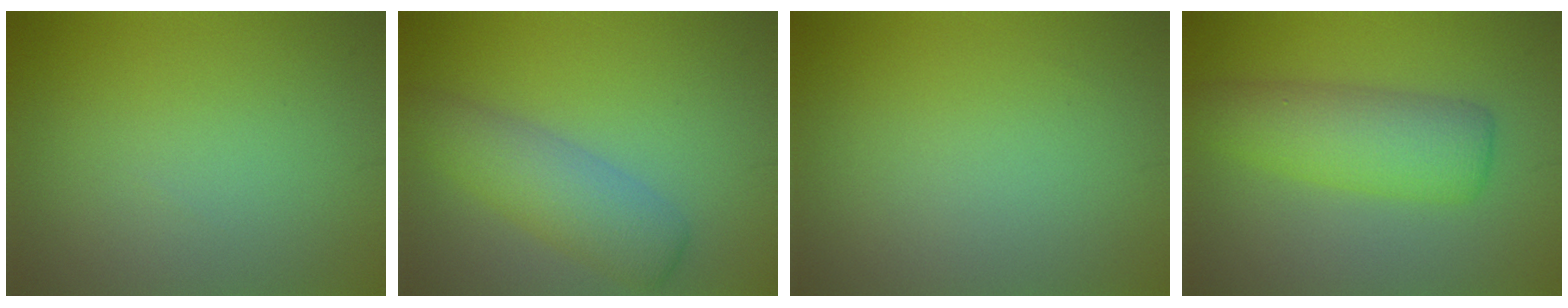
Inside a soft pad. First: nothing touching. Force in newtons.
{"total": 4.6, "press": 4.6, "slide": 0.1}
{"total": 0.0}
{"total": 5.3, "press": 5.3, "slide": 0.2}